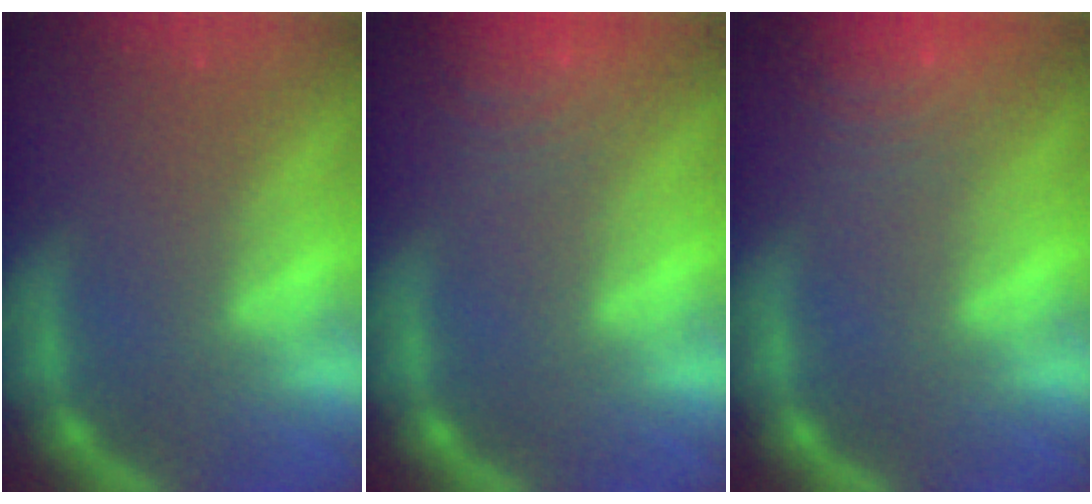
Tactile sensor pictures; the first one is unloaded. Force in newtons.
{"total": 7.5}
{"total": 9.1}